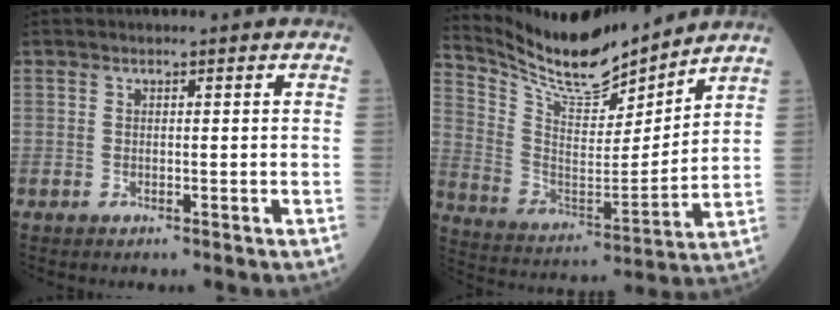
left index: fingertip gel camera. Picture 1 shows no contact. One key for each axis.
{"total": 15.0, "fx": 14.0, "fy": 2.1, "fz": 5.0, "tx": -0.109, "ty": -0.005, "tz": 0.258}